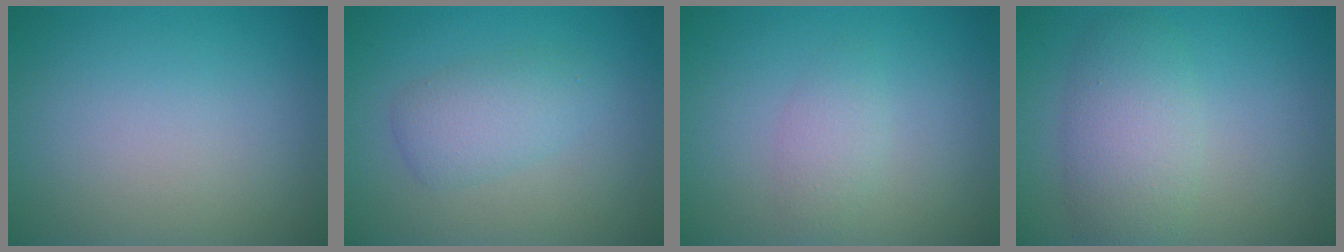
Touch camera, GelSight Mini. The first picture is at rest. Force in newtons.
{"total": 2.9, "press": 2.9, "slide": 0.0}
{"total": 1.7, "press": 1.7, "slide": 0.0}
{"total": 4.8, "press": 4.8, "slide": 0.3}